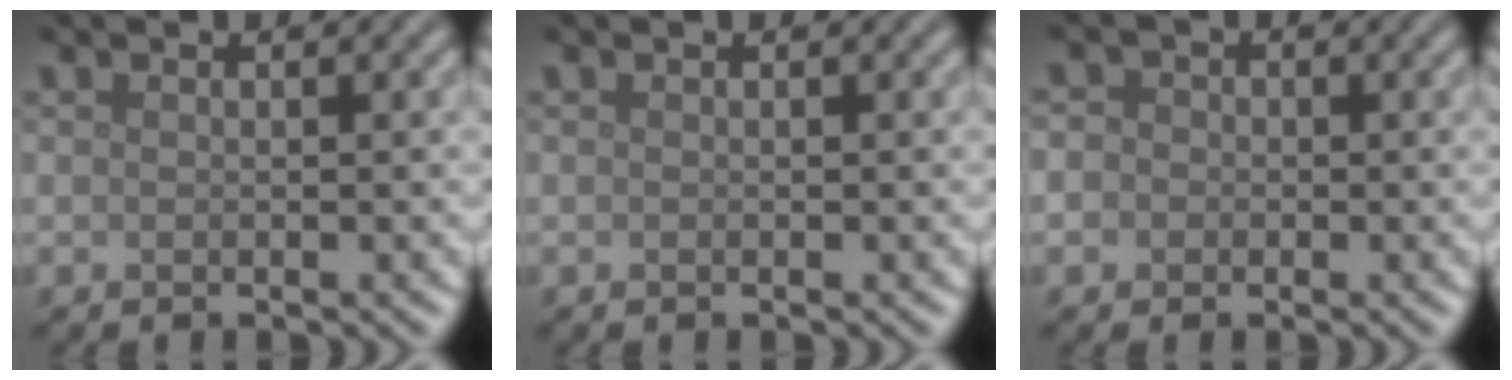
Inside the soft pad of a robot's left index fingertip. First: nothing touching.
{"total": 0.0}
{"total": 3.2, "force": [0.3, 3.0, 1.2], "torque": [0.005, 0.023, -0.035]}